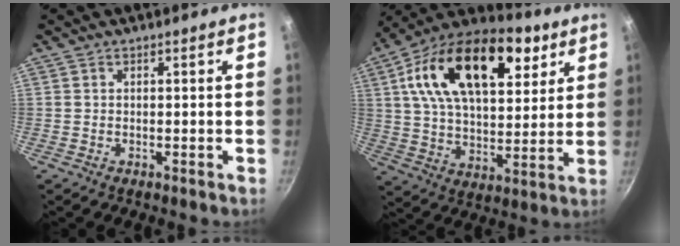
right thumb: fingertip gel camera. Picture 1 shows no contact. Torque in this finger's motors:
{"motor_torque": [1.65, 3.35, 0.77, -0.18, 0.22]}